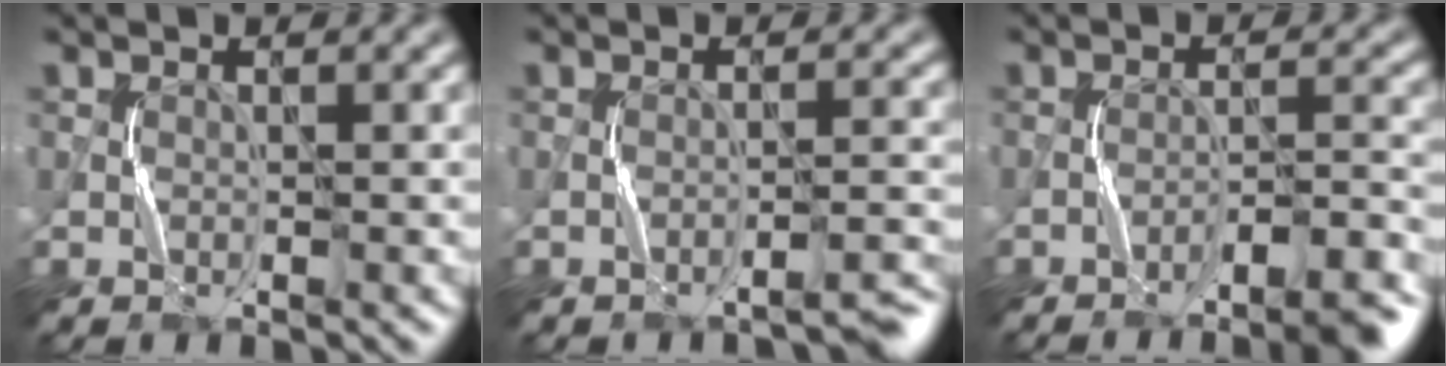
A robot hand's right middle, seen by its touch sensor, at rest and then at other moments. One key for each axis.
{"total": 2.2, "fx": -2.0, "fy": -0.1, "fz": 0.9, "tx": -0.014, "ty": 0.010, "tz": -0.035}
{"total": 5.5, "fx": -4.4, "fy": 0.7, "fz": 3.3, "tx": -0.046, "ty": 0.016, "tz": -0.063}